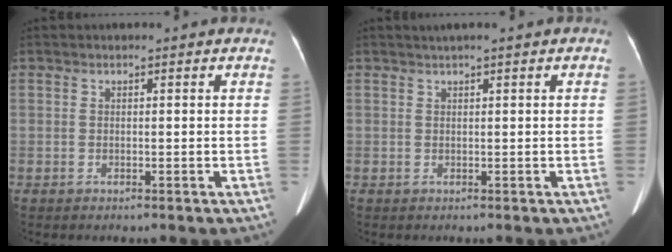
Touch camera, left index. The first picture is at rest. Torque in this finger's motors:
{"motor_torque": [-0.13, -0.31, -0.42, -0.08]}